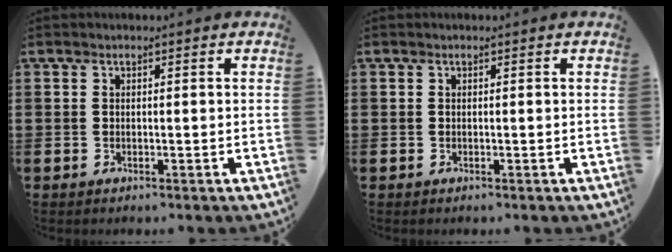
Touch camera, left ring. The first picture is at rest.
{"total": 0.0}